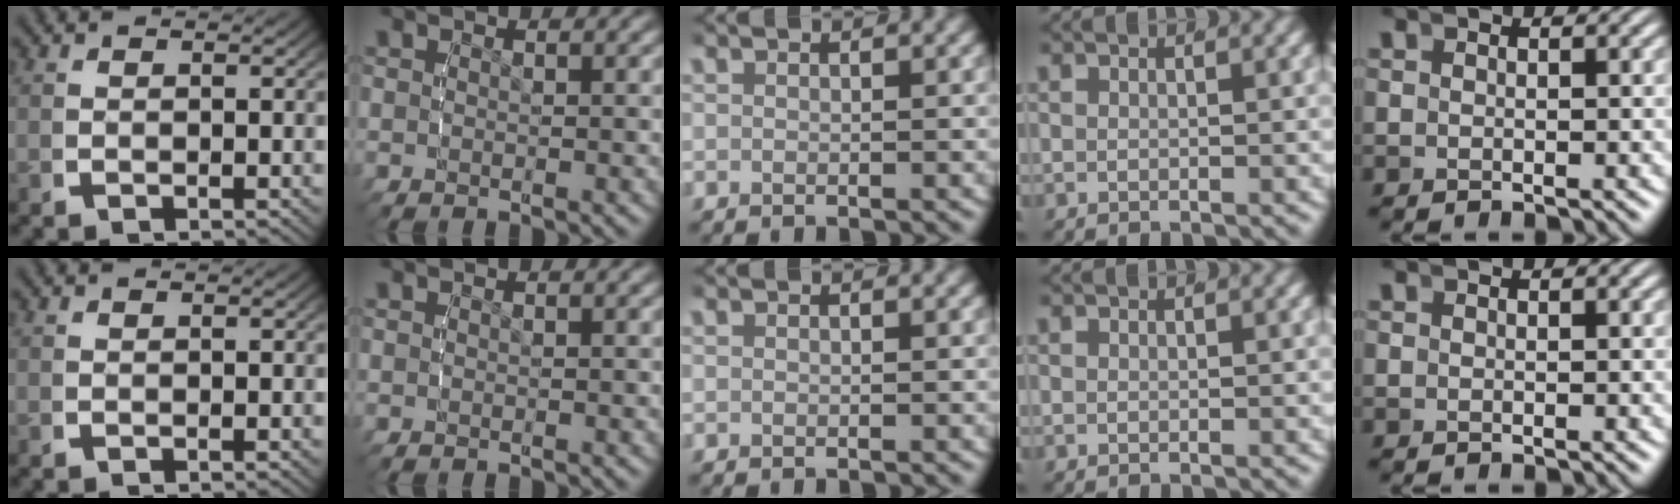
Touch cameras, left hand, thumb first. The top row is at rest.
{}